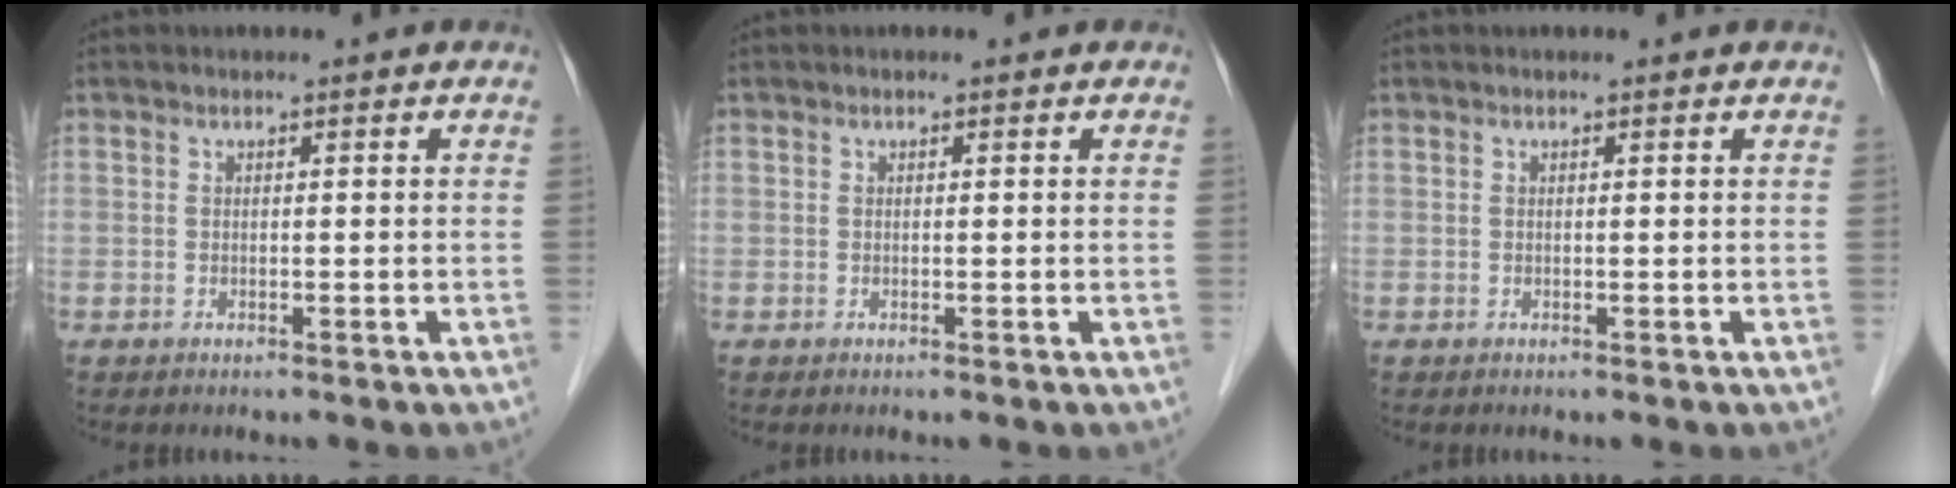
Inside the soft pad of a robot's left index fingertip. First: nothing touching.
{"total": 0.0}
{"total": 0.0}